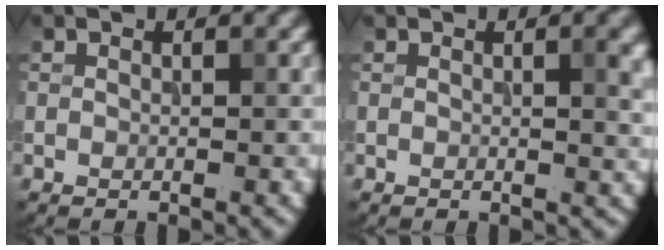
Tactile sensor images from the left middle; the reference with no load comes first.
{"total": 2.6, "force": [0.7, 0.6, 2.4], "torque": [-0.030, 0.000, 0.011]}